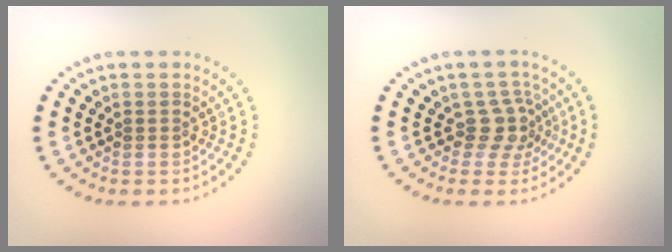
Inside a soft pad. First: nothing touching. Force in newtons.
{"total": 2.5, "press": 1.9, "slide": 1.6}